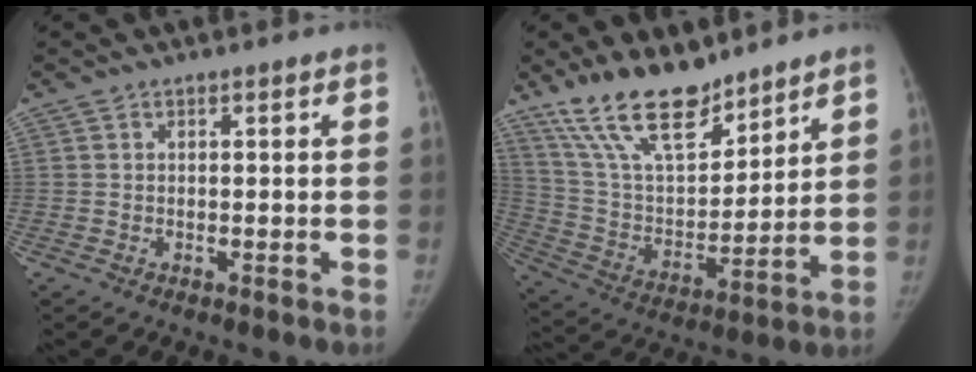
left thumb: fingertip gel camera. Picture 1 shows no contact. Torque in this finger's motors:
{"motor_torque": [0.76, -0.34, 1.54, -1.24, 0.42]}